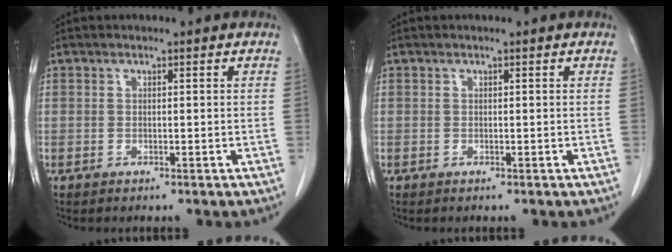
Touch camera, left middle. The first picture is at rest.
{"total": 0.0}